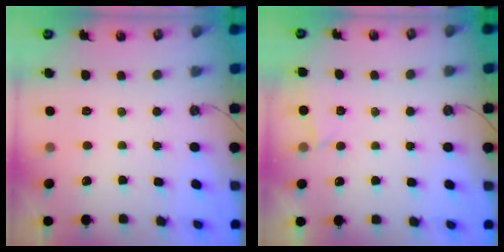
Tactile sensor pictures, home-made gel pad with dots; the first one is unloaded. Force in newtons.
{"total": 1.7, "press": 1.7, "slide": 0.3}